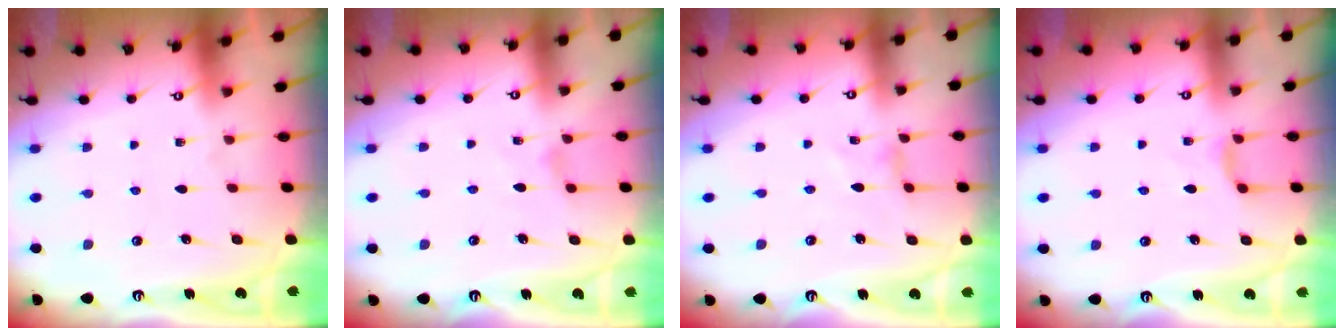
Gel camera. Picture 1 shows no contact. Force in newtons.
{"total": 2.1, "press": 2.1, "slide": 0.4}
{"total": 0.0}
{"total": 3.8, "press": 3.8, "slide": 0.6}